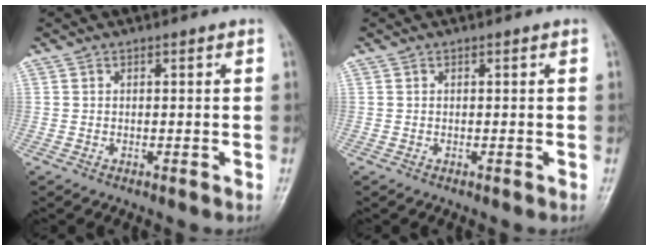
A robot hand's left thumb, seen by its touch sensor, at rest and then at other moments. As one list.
[{"total": 0.0}]